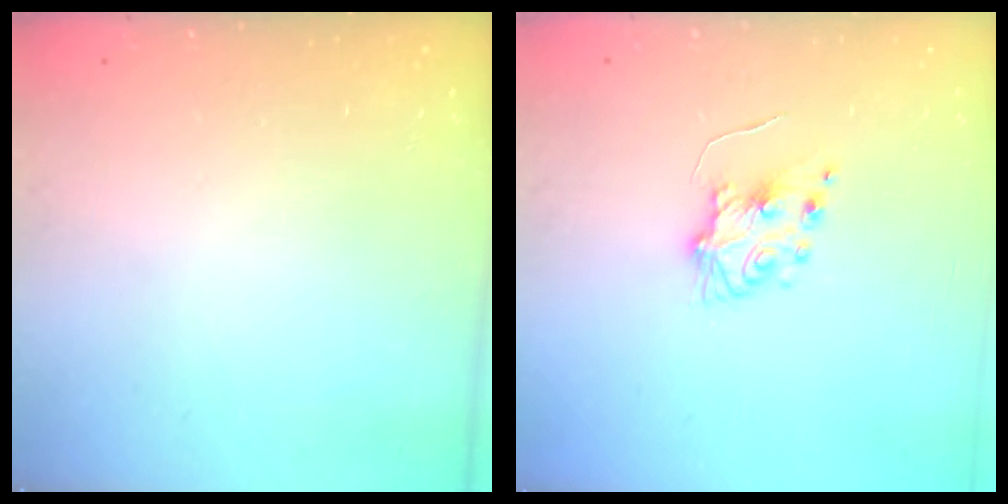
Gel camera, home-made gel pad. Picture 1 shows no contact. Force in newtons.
{"total": 6.4, "press": 6.4, "slide": 0.4}